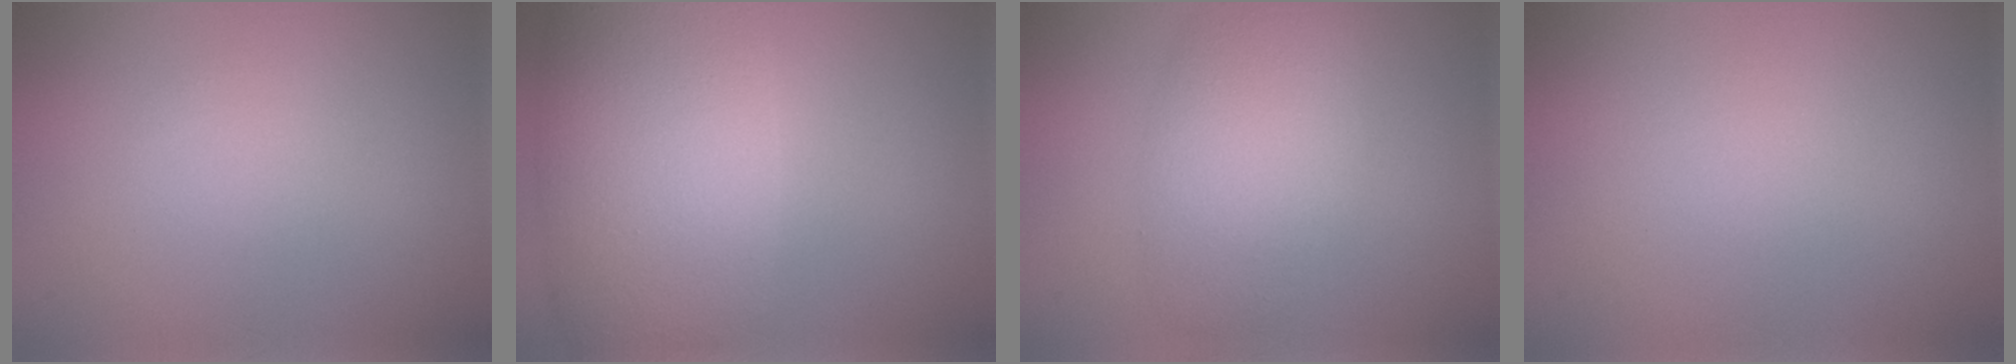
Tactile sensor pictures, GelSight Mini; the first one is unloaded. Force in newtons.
{"total": 9.9, "press": 9.9, "slide": 0.1}
{"total": 5.1, "press": 5.1, "slide": 0.2}
{"total": 0.0}